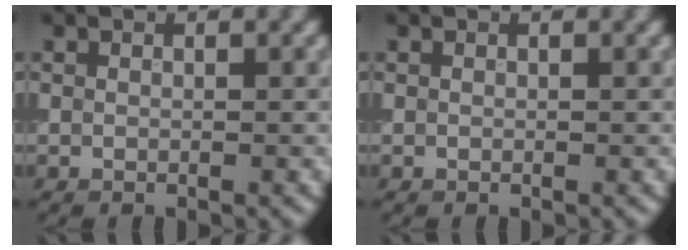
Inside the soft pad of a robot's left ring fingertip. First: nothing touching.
{"total": 0.0}